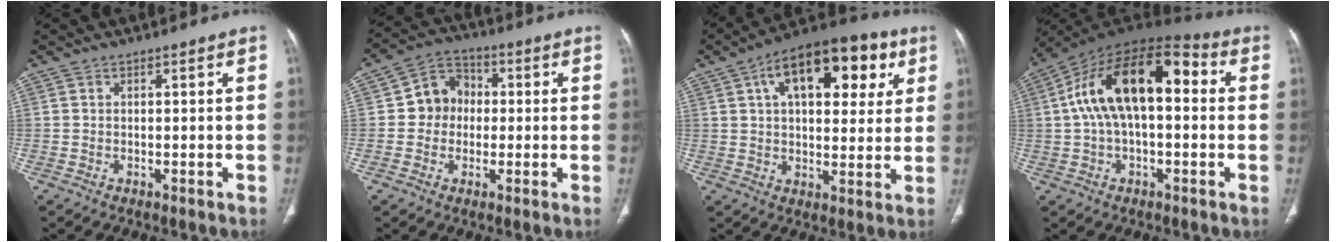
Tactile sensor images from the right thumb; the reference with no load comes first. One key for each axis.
{"total": 7.7, "fx": 0.0, "fy": 7.0, "fz": 3.3, "tx": -0.020, "ty": 0.020, "tz": -0.015}
{"total": 20.2, "fx": 7.8, "fy": 10.4, "fz": 15.5, "tx": -0.192, "ty": 0.008, "tz": 0.114}
{"total": 19.1, "fx": 2.6, "fy": 9.6, "fz": 16.3, "tx": -0.271, "ty": 0.051, "tz": 0.032}